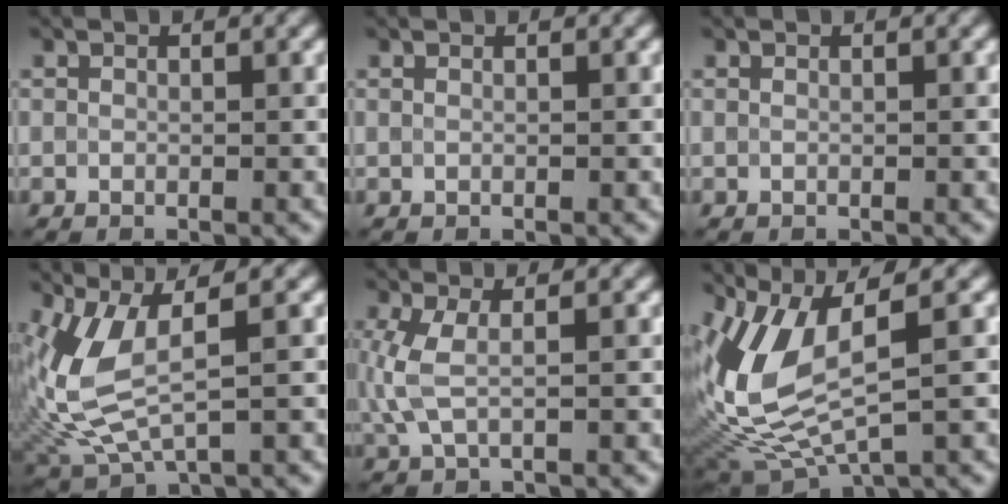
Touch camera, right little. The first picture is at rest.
{"total": 0.5, "force": [0.3, 0.3, 0.3], "torque": [-0.002, -0.003, 0.000]}
{"total": 0.0}
{"total": 6.4, "force": [0.7, 2.8, 5.7], "torque": [-0.150, -0.011, 0.022]}
{"total": 3.2, "force": [0.4, 1.3, 2.9], "torque": [-0.078, 0.000, 0.008]}
{"total": 7.8, "force": [1.9, 3.1, 6.9], "torque": [-0.161, -0.010, 0.046]}